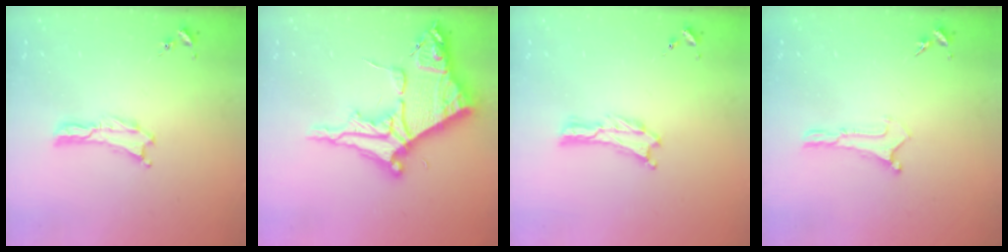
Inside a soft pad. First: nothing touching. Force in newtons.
{"total": 10.4, "press": 10.4, "slide": 1.1}
{"total": 0.0}
{"total": 0.0}